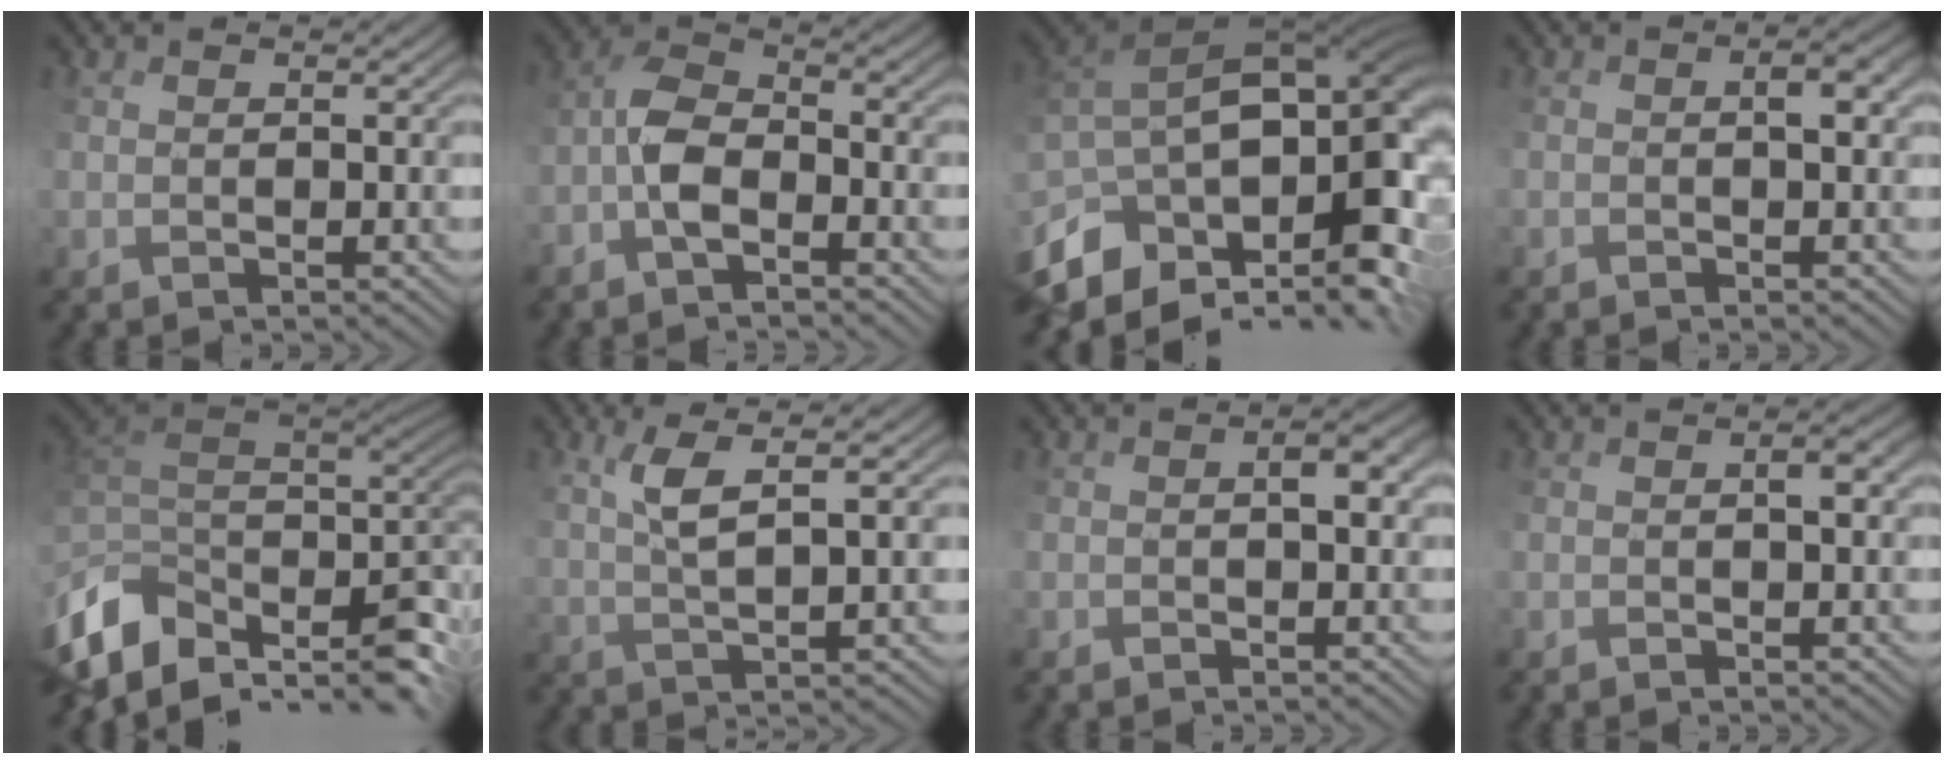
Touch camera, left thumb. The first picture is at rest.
{"total": 4.5, "force": [-2.1, 1.4, 3.6], "torque": [-0.070, 0.018, -0.055]}
{"total": 15.7, "force": [-3.8, 8.3, 12.8], "torque": [-0.237, 0.005, -0.057]}
{"total": 2.8, "force": [-0.2, 0.9, 2.6], "torque": [-0.041, 0.006, -0.007]}
{"total": 12.9, "force": [0.1, 9.0, 9.3], "torque": [-0.226, -0.018, 0.034]}
{"total": 4.2, "force": [3.0, -0.9, 2.8], "torque": [-0.047, 0.016, 0.064]}
{"total": 3.2, "force": [-0.7, 1.2, 2.8], "torque": [-0.045, 0.003, -0.012]}
{"total": 2.2, "force": [-0.5, 0.5, 2.1], "torque": [-0.035, 0.004, -0.008]}